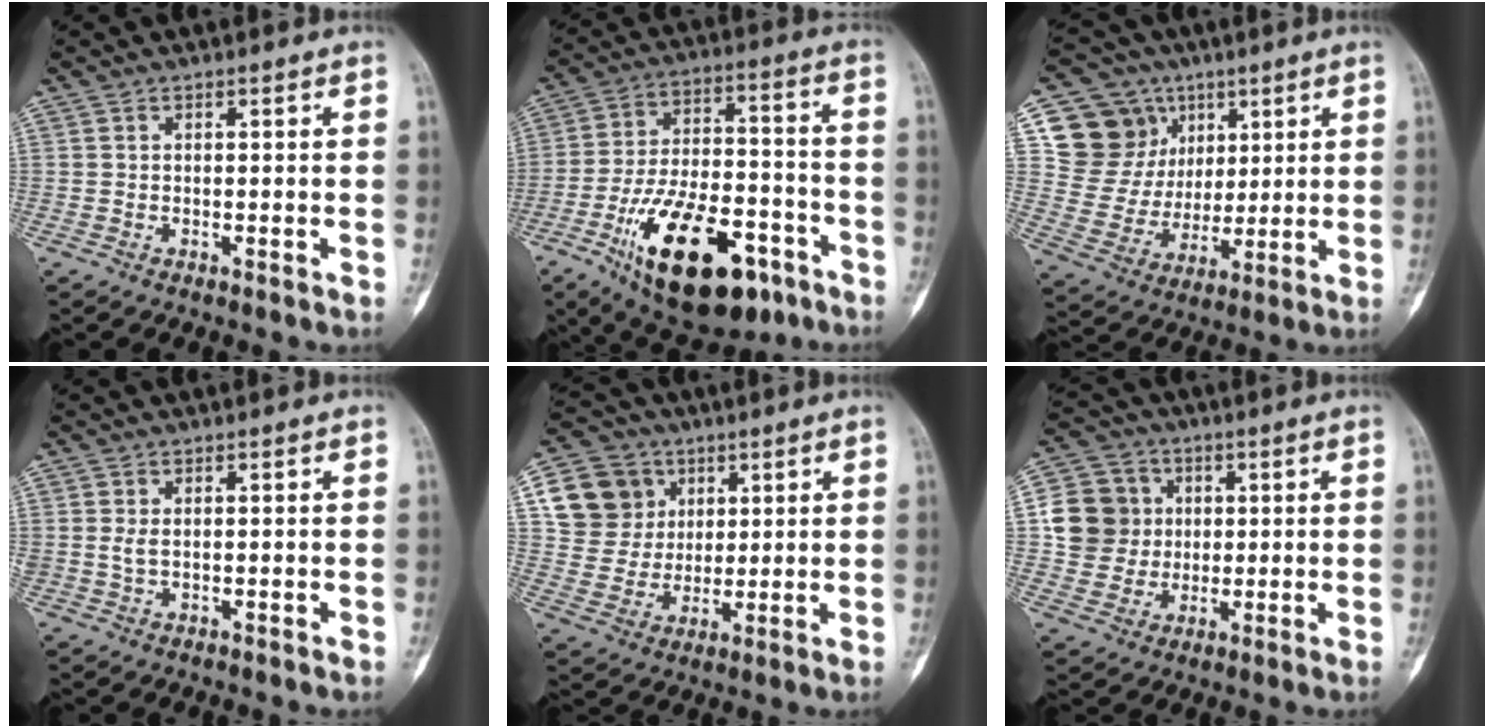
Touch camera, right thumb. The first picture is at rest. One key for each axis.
{"total": 23.1, "fx": -11.4, "fy": 10.9, "fz": 16.9, "tx": -0.290, "ty": 0.056, "tz": -0.176}
{"total": 15.3, "fx": 6.6, "fy": 13.3, "fz": 3.9, "tx": -0.029, "ty": -0.013, "tz": 0.134}
{"total": 1.6, "fx": 0.3, "fy": 0.9, "fz": 1.3, "tx": -0.029, "ty": 0.000, "tz": 0.009}
{"total": 12.7, "fx": 4.5, "fy": 11.2, "fz": 3.7, "tx": -0.035, "ty": -0.004, "tz": 0.085}
{"total": 11.2, "fx": 1.3, "fy": 10.6, "fz": 3.3, "tx": -0.034, "ty": 0.010, "tz": 0.024}